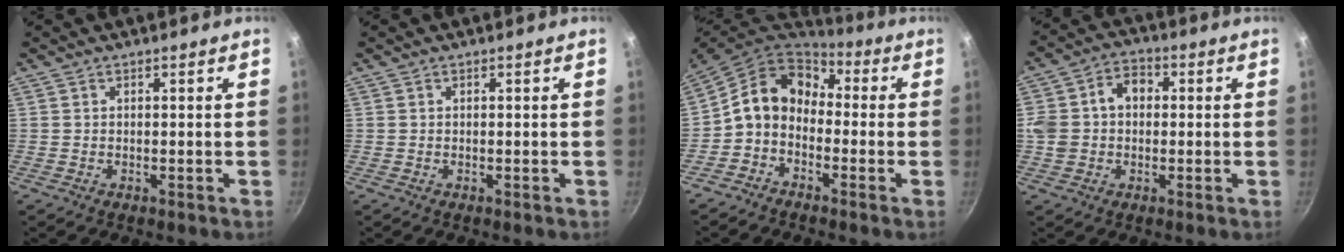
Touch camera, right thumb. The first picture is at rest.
{"total": 0.0}
{"total": 11.6, "force": [-1.2, 8.9, 7.3], "torque": [-0.123, 0.052, -0.047]}
{"total": 8.4, "force": [0.5, 6.7, 5.0], "torque": [-0.066, 0.021, -0.003]}